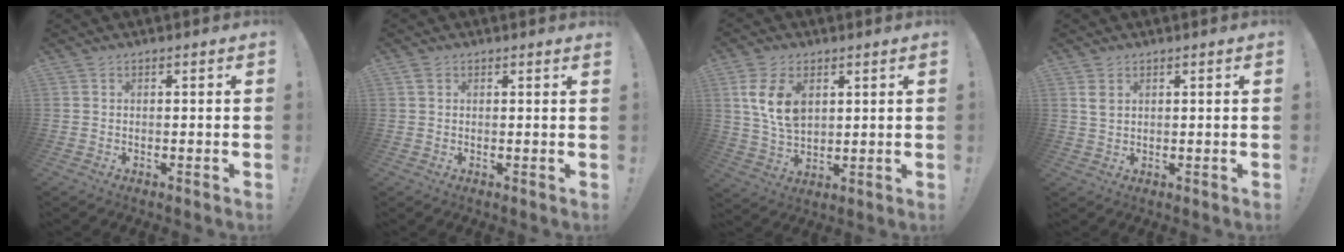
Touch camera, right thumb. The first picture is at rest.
{"total": 1.1, "force": [1.0, 0.4, 0.4], "torque": [-0.003, -0.002, 0.018]}
{"total": 11.0, "force": [4.0, 7.1, 7.4], "torque": [-0.135, -0.005, 0.077]}
{"total": 3.0, "force": [1.3, 2.1, 1.8], "torque": [-0.024, -0.002, 0.024]}